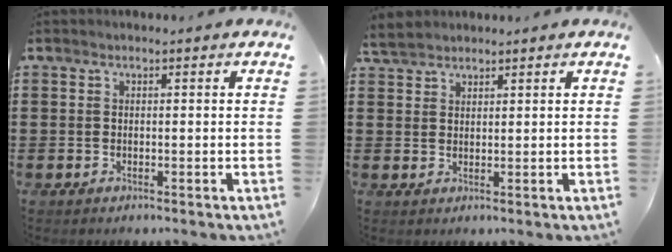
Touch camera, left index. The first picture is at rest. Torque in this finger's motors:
{"motor_torque": [2.14, 0.00, 1.05, 0.21]}